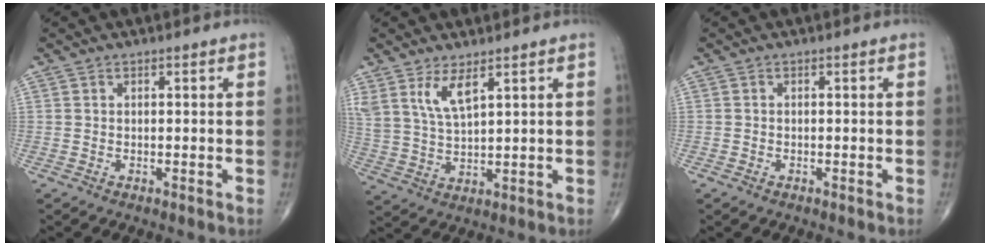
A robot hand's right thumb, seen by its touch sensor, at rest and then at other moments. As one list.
[{"total": 6.3, "force": [3.7, 1.9, 4.7], "torque": [-0.096, -0.021, 0.082]}, {"total": 0.5, "force": [-0.4, 0.3, 0.2], "torque": [-0.006, 0.000, -0.007]}]